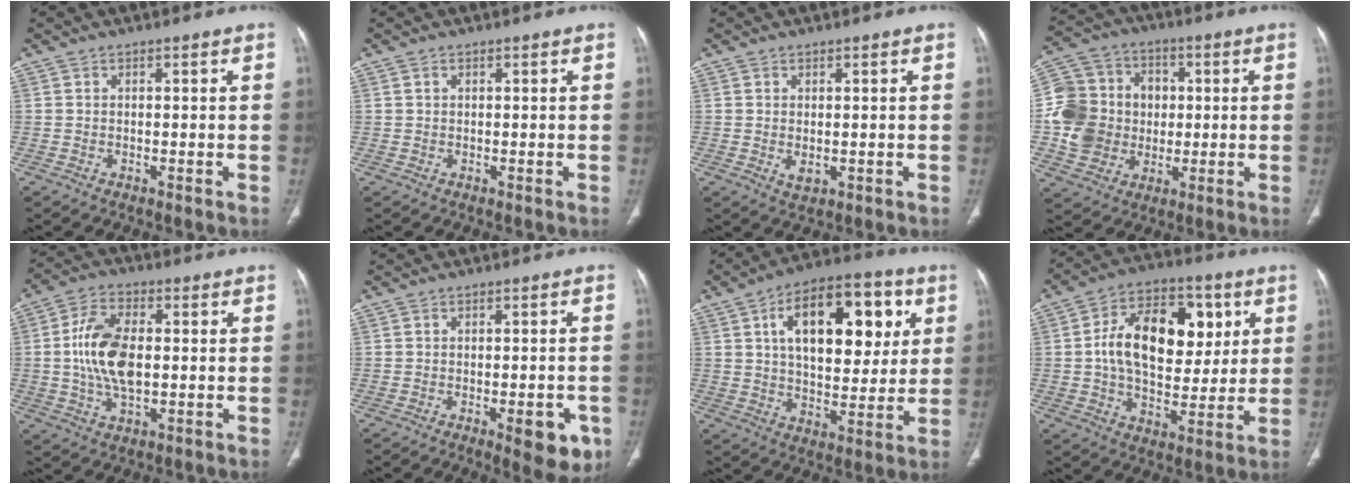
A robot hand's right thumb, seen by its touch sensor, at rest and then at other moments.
{"total": 0.5, "force": [0.2, 0.4, 0.3], "torque": [-0.006, 0.002, 0.005]}
{"total": 2.3, "force": [-0.2, 1.3, 1.9], "torque": [-0.032, -0.006, 0.005]}
{"total": 16.2, "force": [-0.4, 14.2, 7.9], "torque": [-0.131, 0.027, -0.004]}
{"total": 12.4, "force": [0.1, 6.8, 10.4], "torque": [-0.201, 0.009, 0.002]}
{"total": 7.9, "force": [-3.2, 3.1, 6.6], "torque": [-0.062, 0.002, -0.032]}
{"total": 21.7, "force": [6.5, 11.6, 17.1], "torque": [-0.217, -0.001, 0.094]}
{"total": 19.7, "force": [3.9, 12.3, 15.0], "torque": [-0.207, 0.006, 0.062]}